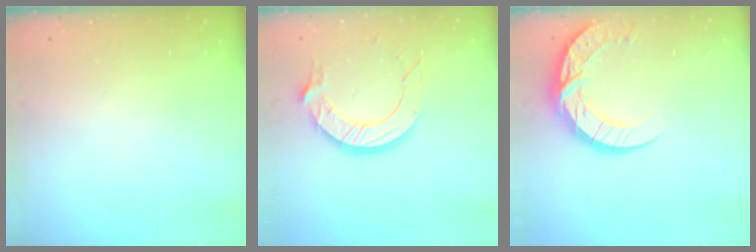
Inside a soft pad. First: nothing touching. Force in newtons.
{"total": 11.3, "press": 11.2, "slide": 1.1}
{"total": 13.9, "press": 13.8, "slide": 1.4}